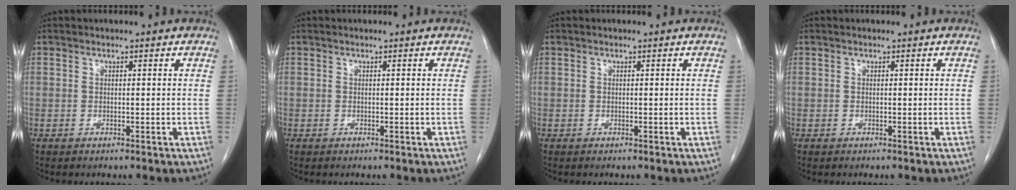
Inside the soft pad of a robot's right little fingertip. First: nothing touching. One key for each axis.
{"total": 0.0}
{"total": 0.0}
{"total": 0.0}